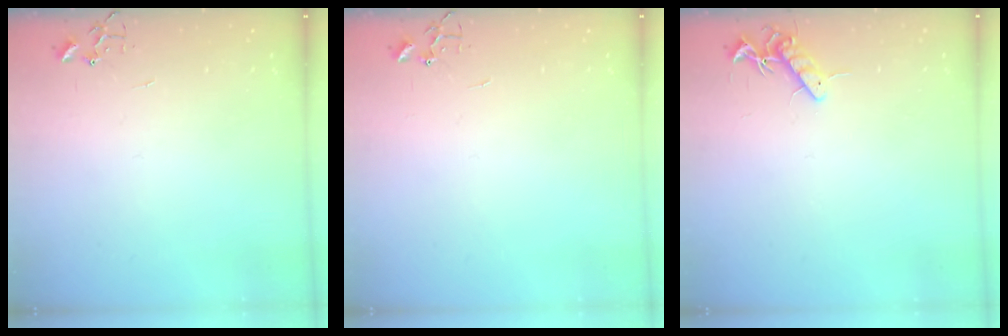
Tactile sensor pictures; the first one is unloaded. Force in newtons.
{"total": 0.0}
{"total": 8.1, "press": 8.1, "slide": 0.8}